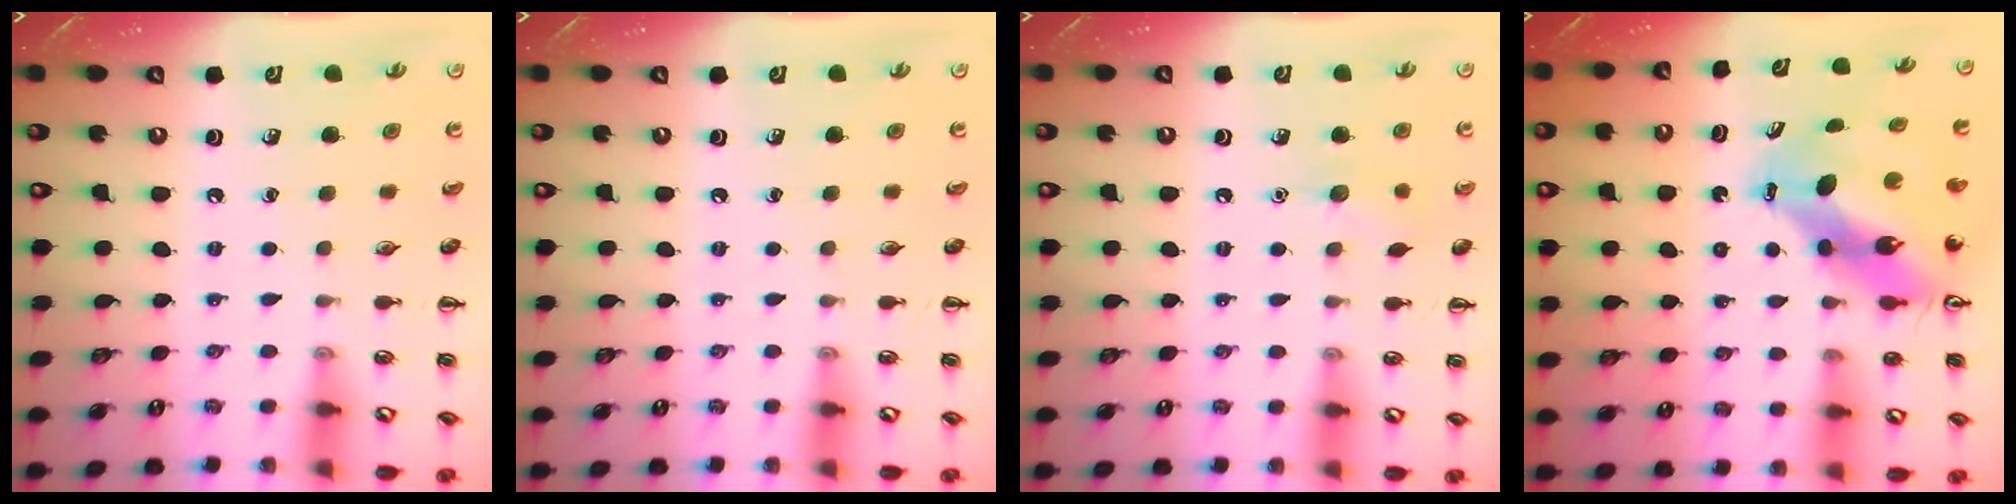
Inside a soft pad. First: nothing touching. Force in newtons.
{"total": 0.0}
{"total": 6.9, "press": 6.7, "slide": 1.8}
{"total": 9.6, "press": 9.2, "slide": 2.8}